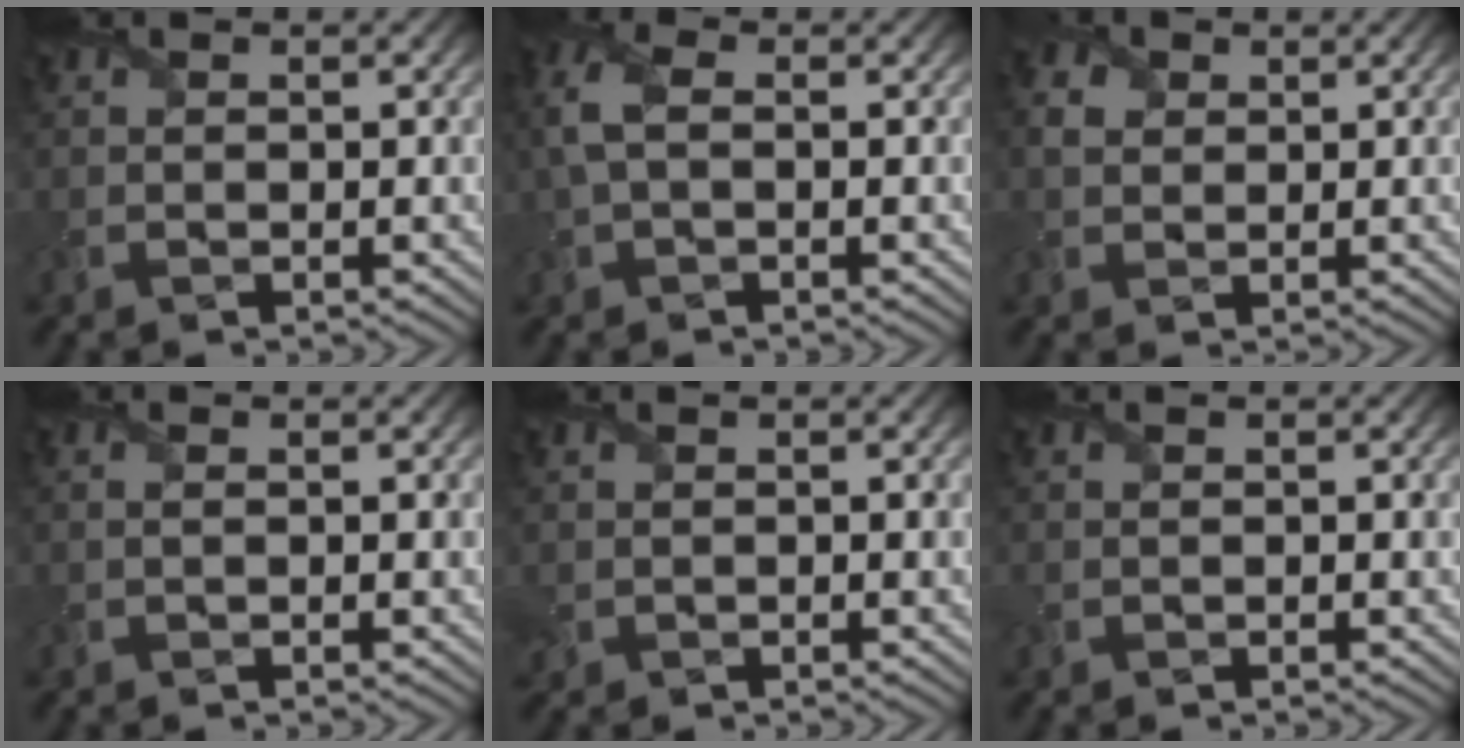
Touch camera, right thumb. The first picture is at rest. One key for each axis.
{"total": 4.8, "fx": 0.3, "fy": 2.6, "fz": 4.0, "tx": -0.103, "ty": 0.014, "tz": 0.000}
{"total": 3.0, "fx": 0.8, "fy": 2.4, "fz": 1.6, "tx": -0.048, "ty": 0.008, "tz": 0.015}
{"total": 0.7, "fx": -0.1, "fy": 0.2, "fz": 0.7, "tx": -0.013, "ty": 0.002, "tz": 0.003}
{"total": 0.6, "fx": 0.1, "fy": 0.5, "fz": 0.2, "tx": -0.010, "ty": -0.001, "tz": 0.004}
{"total": 0.0}